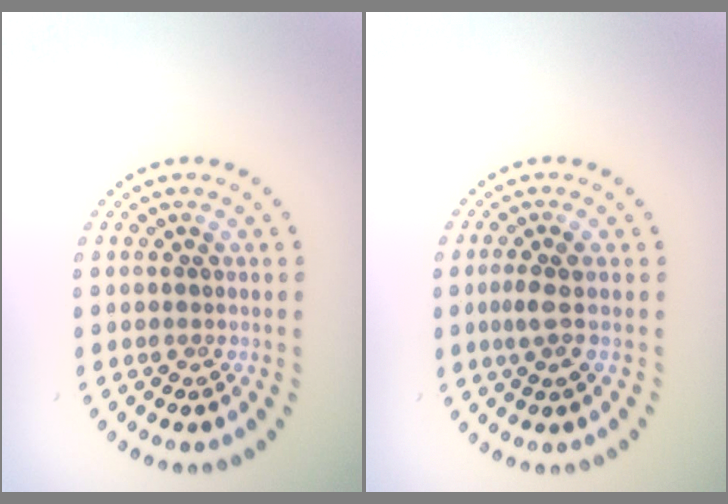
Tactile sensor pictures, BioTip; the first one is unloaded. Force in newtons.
{"total": 1.8, "press": 1.4, "slide": 1.1}